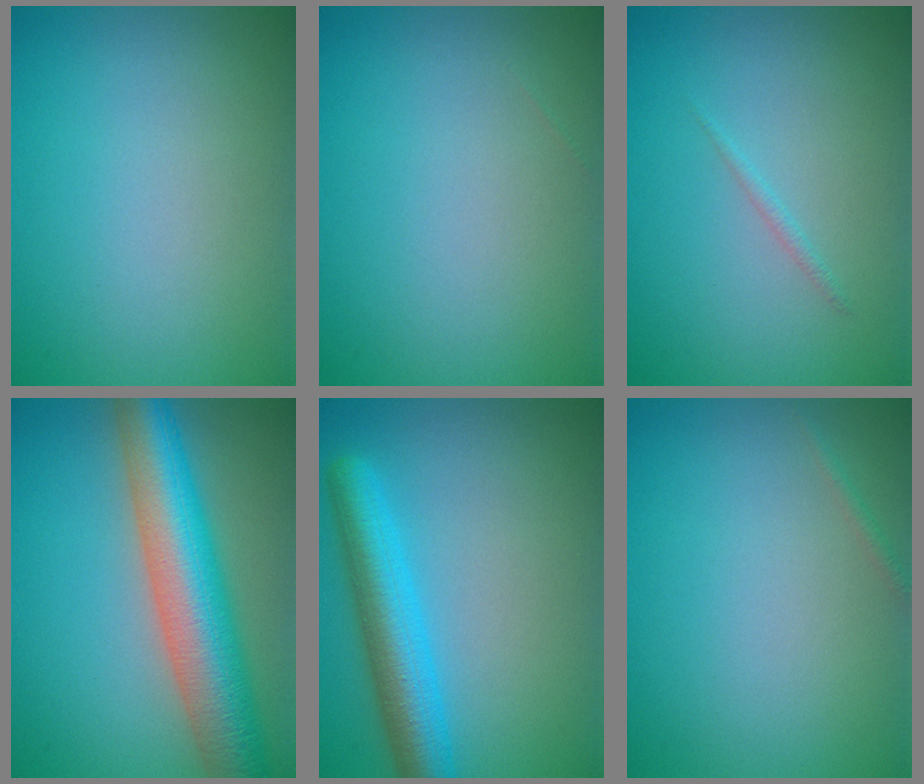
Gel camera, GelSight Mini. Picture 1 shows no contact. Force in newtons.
{"total": 0.0}
{"total": 0.6, "press": 0.6, "slide": 0.0}
{"total": 10.4, "press": 10.4, "slide": 0.4}
{"total": 6.0, "press": 6.0, "slide": 0.3}
{"total": 0.6, "press": 0.6, "slide": 0.0}